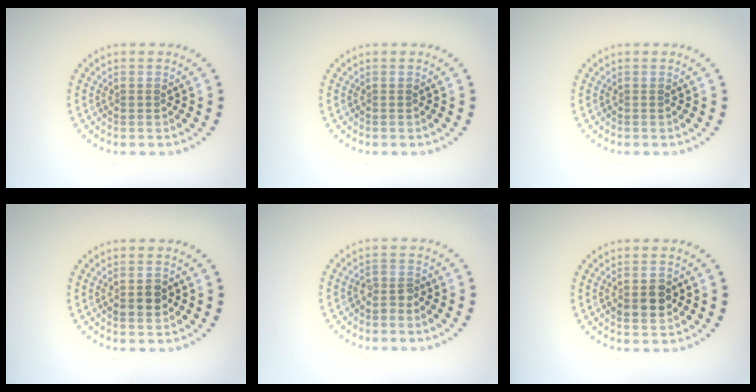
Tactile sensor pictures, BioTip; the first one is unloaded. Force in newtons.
{"total": 0.0}
{"total": 0.0}
{"total": 2.3, "press": 2.3, "slide": 0.1}
{"total": 1.4, "press": 1.0, "slide": 0.9}
{"total": 2.7, "press": 2.7, "slide": 0.2}